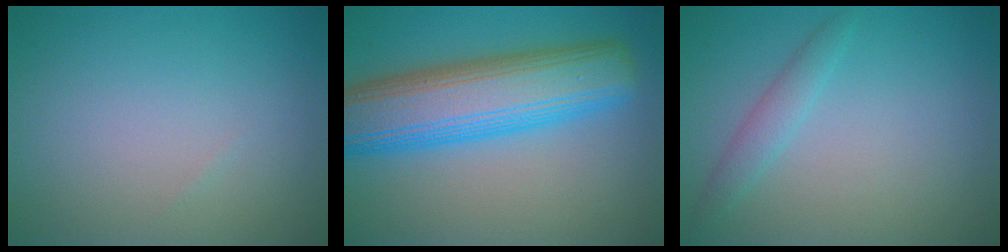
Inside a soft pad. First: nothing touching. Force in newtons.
{"total": 10.3, "press": 10.3, "slide": 0.5}
{"total": 1.7, "press": 1.7, "slide": 0.0}